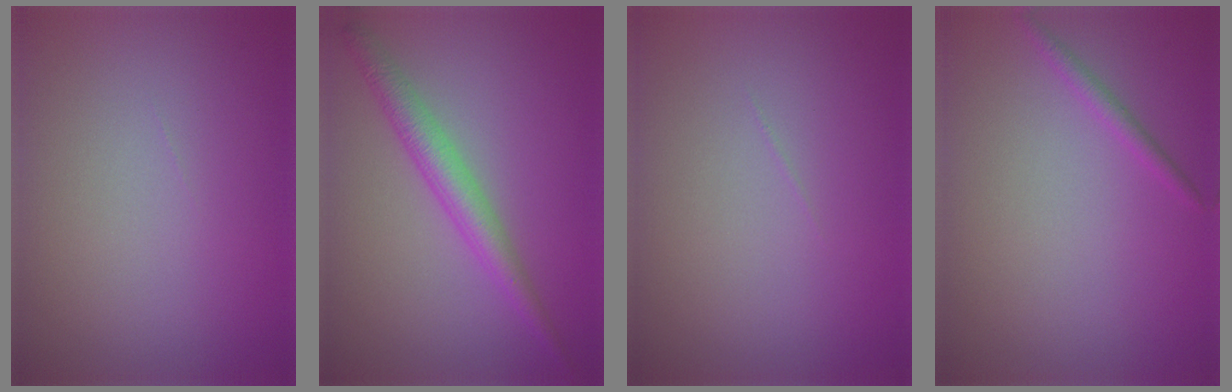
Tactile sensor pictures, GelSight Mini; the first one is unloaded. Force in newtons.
{"total": 3.2, "press": 3.2, "slide": 0.1}
{"total": 0.0}
{"total": 1.1, "press": 1.1, "slide": 0.0}